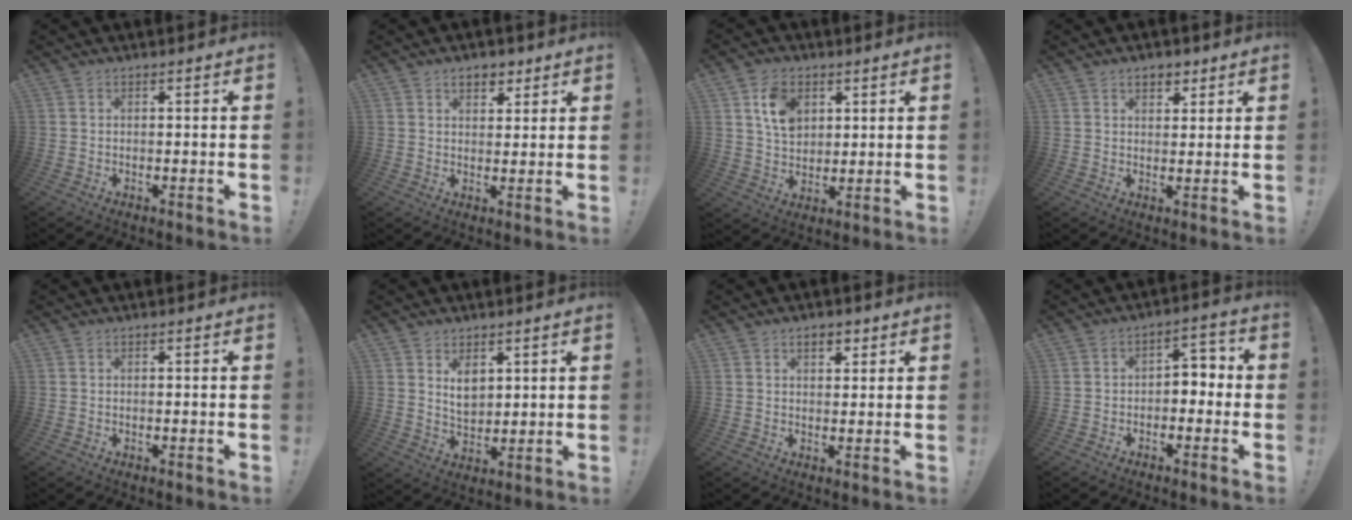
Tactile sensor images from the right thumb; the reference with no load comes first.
{"total": 5.3, "force": [3.0, 3.6, 2.5], "torque": [-0.021, -0.009, 0.052]}
{"total": 10.2, "force": [4.3, 7.6, 5.2], "torque": [-0.076, -0.010, 0.084]}
{"total": 4.6, "force": [2.6, 3.0, 2.2], "torque": [-0.021, -0.004, 0.045]}
{"total": 0.0}
{"total": 6.4, "force": [3.4, 4.5, 3.1], "torque": [-0.040, -0.025, 0.062]}
{"total": 4.1, "force": [2.3, 2.4, 2.5], "torque": [-0.026, -0.005, 0.036]}
{"total": 4.9, "force": [-2.5, 3.6, 2.4], "torque": [-0.029, 0.023, -0.045]}